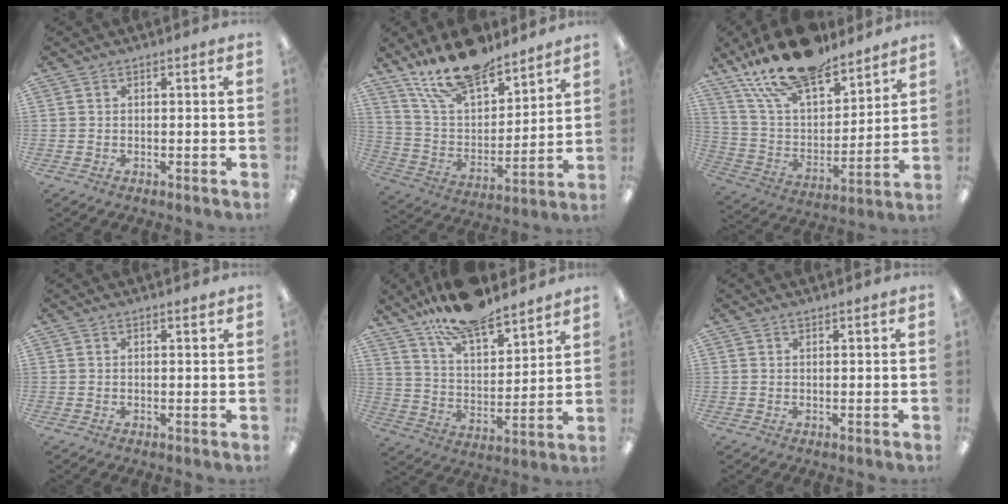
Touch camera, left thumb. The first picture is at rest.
{"total": 17.6, "force": [14.6, 6.6, 7.4], "torque": [-0.148, -0.087, 0.263]}
{"total": 19.8, "force": [16.1, 7.2, 9.2], "torque": [-0.180, -0.094, 0.286]}
{"total": 0.8, "force": [0.7, 0.1, 0.2], "torque": [0.003, -0.004, 0.011]}
{"total": 15.6, "force": [13.3, 4.9, 6.4], "torque": [-0.121, -0.082, 0.239]}
{"total": 0.8, "force": [0.7, 0.2, 0.2], "torque": [-0.005, 0.001, 0.013]}